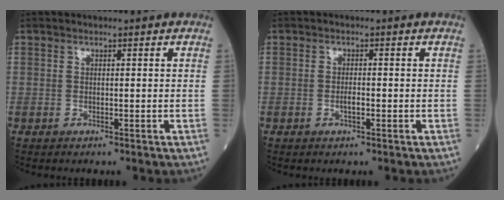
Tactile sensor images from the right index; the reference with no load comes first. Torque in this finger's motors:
{"motor_torque": [0.06, -0.01, 0.06, 0.03]}